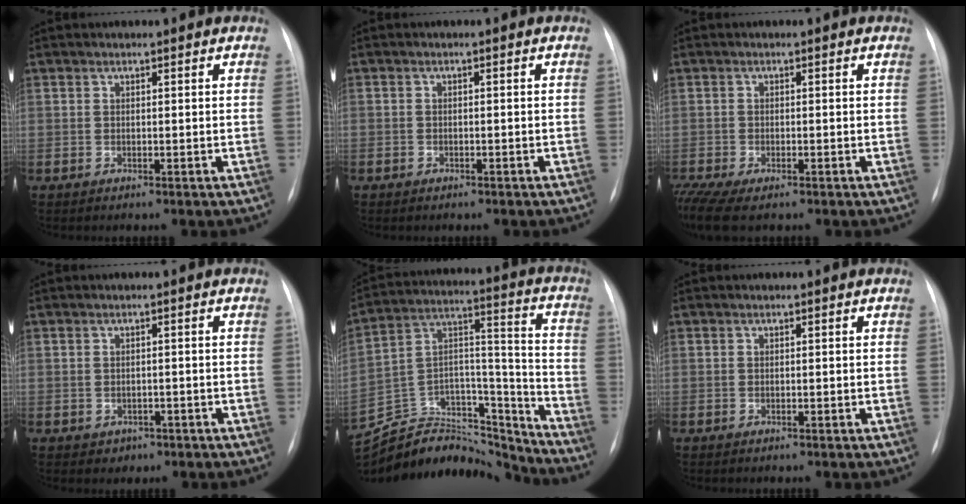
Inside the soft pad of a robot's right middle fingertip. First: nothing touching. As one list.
[{"total": 1.0, "force": [-0.7, 0.7, 0.1], "torque": [-0.007, 0.003, -0.011]}, {"total": 7.2, "force": [-4.9, 2.7, 4.5], "torque": [-0.098, -0.009, -0.081]}, {"total": 1.8, "force": [-0.8, 1.5, 0.4], "torque": [-0.004, 0.005, -0.004]}, {"total": 23.7, "force": [-22.2, 6.3, 5.5], "torque": [-0.133, 0.034, -0.359]}, {"total": 0.0}]